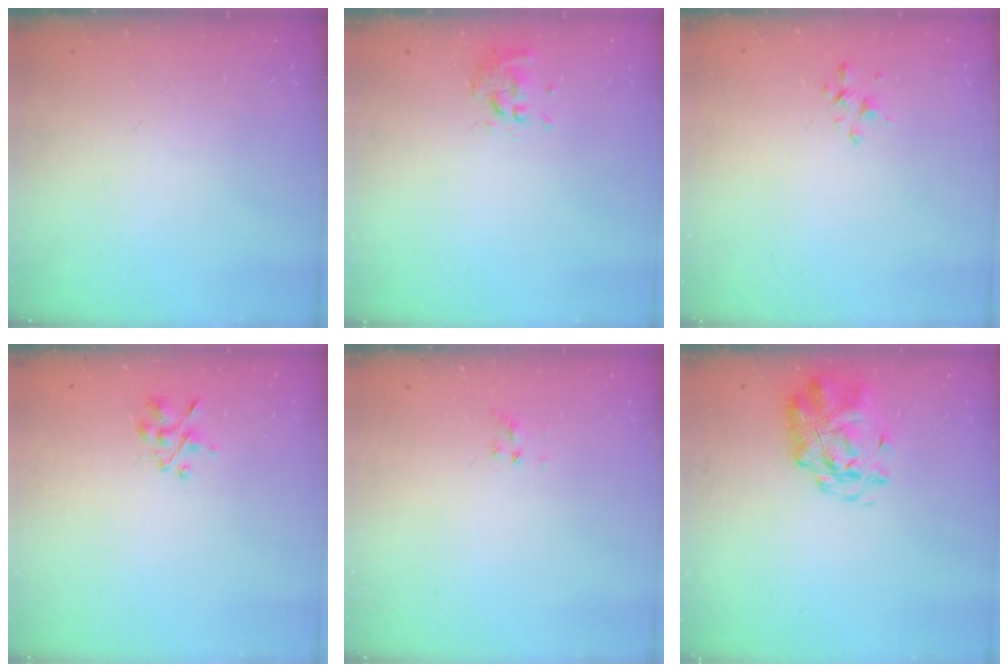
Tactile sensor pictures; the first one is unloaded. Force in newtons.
{"total": 0.5, "press": 0.5, "slide": 0.2}
{"total": 2.1, "press": 2.0, "slide": 0.6}
{"total": 1.7, "press": 1.6, "slide": 0.7}
{"total": 1.0, "press": 0.9, "slide": 0.4}
{"total": 2.9, "press": 2.8, "slide": 0.7}